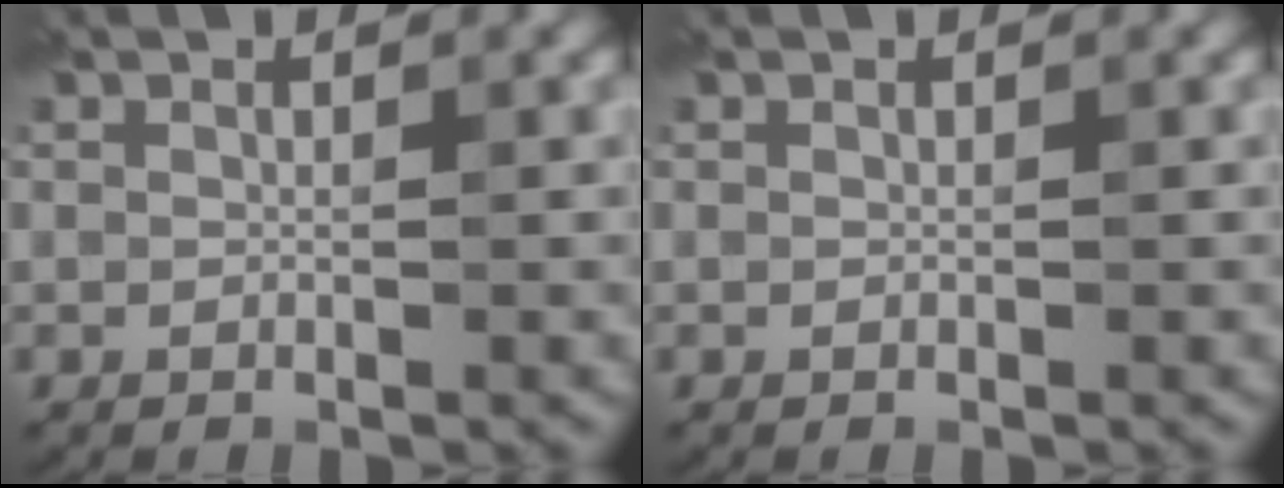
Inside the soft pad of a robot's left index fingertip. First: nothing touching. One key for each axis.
{"total": 0.0}